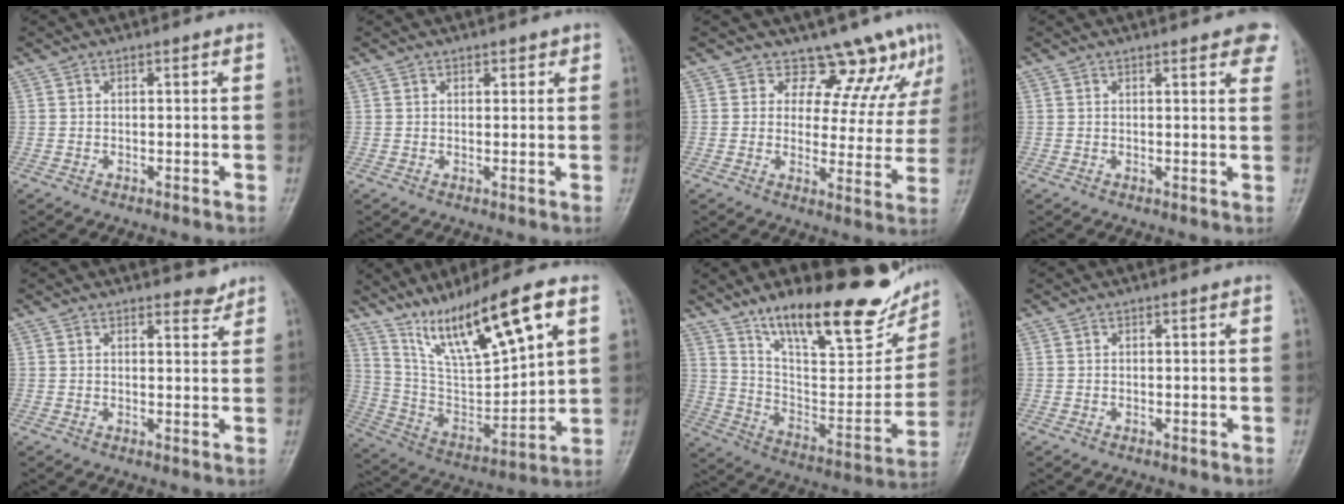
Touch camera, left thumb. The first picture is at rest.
{"total": 1.4, "force": [0.9, 1.0, 0.5], "torque": [0.011, -0.004, 0.009]}
{"total": 10.1, "force": [8.2, 5.1, 3.0], "torque": [0.001, -0.053, 0.090]}
{"total": 5.5, "force": [3.7, 1.7, 3.8], "torque": [-0.022, -0.006, 0.036]}
{"total": 2.4, "force": [2.1, 0.9, 0.5], "torque": [0.009, -0.016, 0.026]}
{"total": 20.0, "force": [11.3, 4.8, 15.8], "torque": [-0.256, -0.033, 0.218]}
{"total": 25.9, "force": [17.8, 8.4, 16.7], "torque": [-0.205, -0.074, 0.288]}
{"total": 0.0}